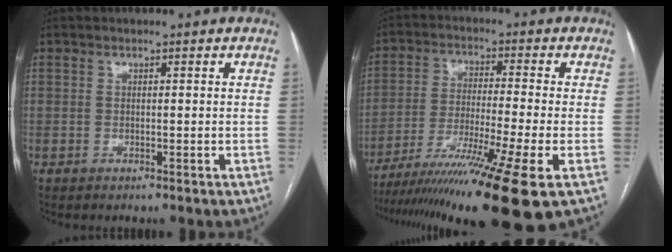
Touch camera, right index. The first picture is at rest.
{"total": 17.7, "force": [-11.9, -1.8, 13.0], "torque": [-0.201, -0.047, -0.201]}